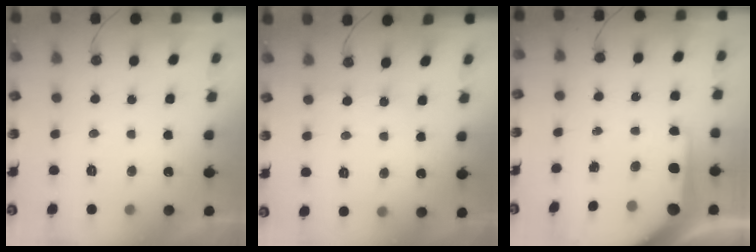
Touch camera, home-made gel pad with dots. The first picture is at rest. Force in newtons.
{"total": 3.1, "press": 3.1, "slide": 0.4}
{"total": 10.5, "press": 10.4, "slide": 1.1}